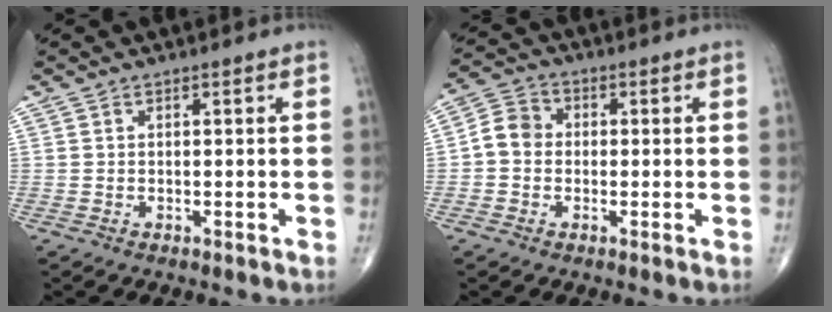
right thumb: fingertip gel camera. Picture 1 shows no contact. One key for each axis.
{"total": 5.4, "fx": -0.6, "fy": 4.7, "fz": 2.6, "tx": -0.034, "ty": 0.017, "tz": -0.023}